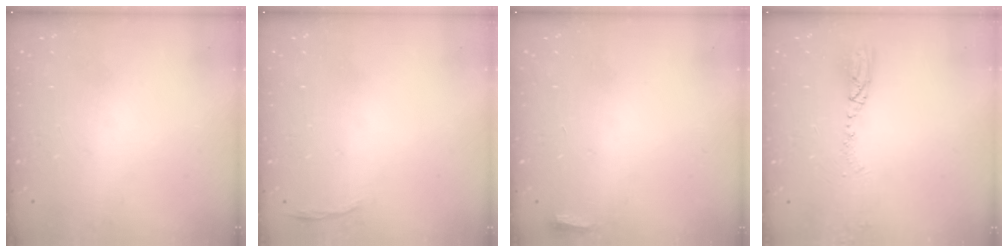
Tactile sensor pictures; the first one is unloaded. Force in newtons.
{"total": 3.0, "press": 2.9, "slide": 0.8}
{"total": 2.5, "press": 2.3, "slide": 1.0}
{"total": 5.9, "press": 5.8, "slide": 0.9}